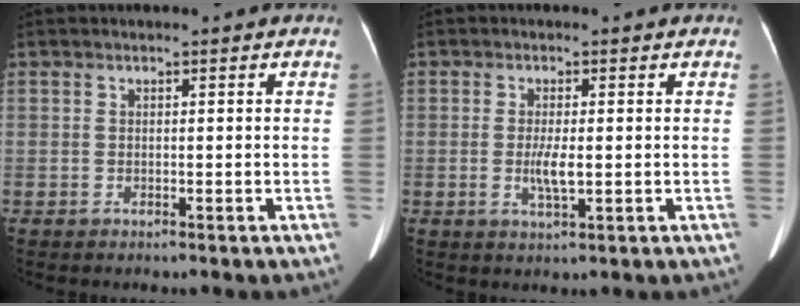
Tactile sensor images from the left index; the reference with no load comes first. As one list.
[{"total": 3.1, "force": [-0.2, 0.6, 3.1], "torque": [-0.062, -0.004, -0.004]}]